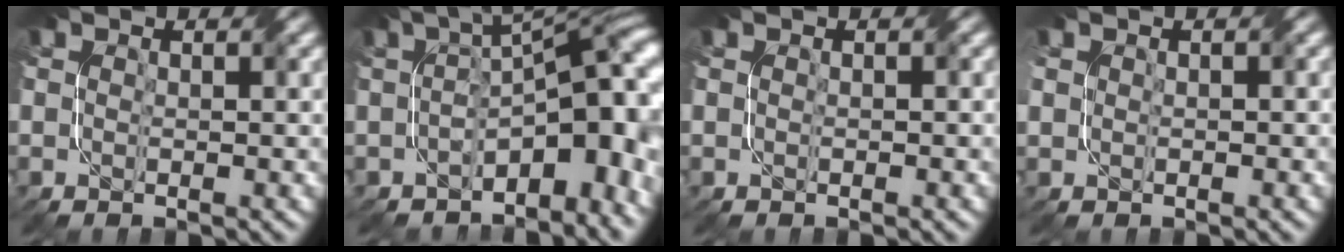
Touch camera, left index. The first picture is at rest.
{"total": 9.6, "force": [-3.4, 4.4, 7.9], "torque": [-0.097, 0.004, -0.055]}
{"total": 0.0}
{"total": 1.1, "force": [0.1, 1.1, 0.2], "torque": [-0.002, -0.003, 0.003]}